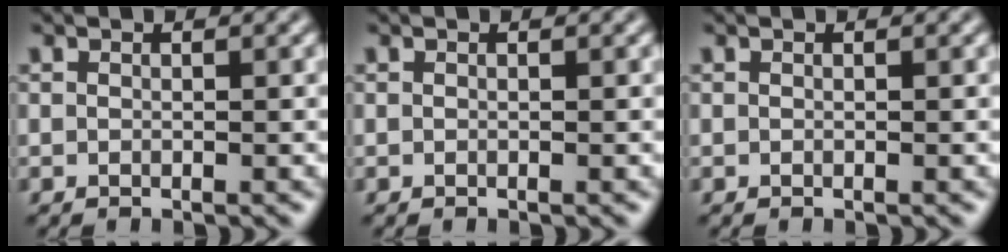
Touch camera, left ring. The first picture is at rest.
{"total": 0.0}
{"total": 0.0}